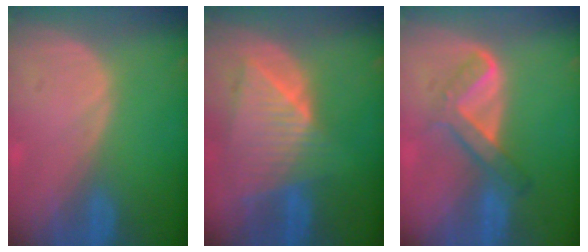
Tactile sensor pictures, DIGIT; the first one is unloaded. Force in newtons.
{"total": 9.0, "press": 7.9, "slide": 4.3}
{"total": 5.4, "press": 5.1, "slide": 1.6}